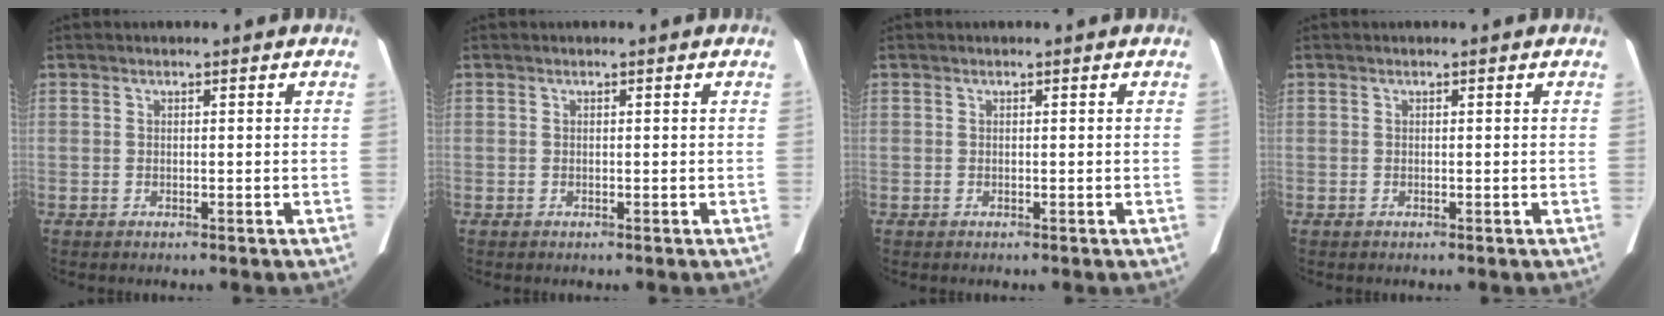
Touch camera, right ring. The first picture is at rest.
{"total": 0.0}
{"total": 0.0}
{"total": 0.0}